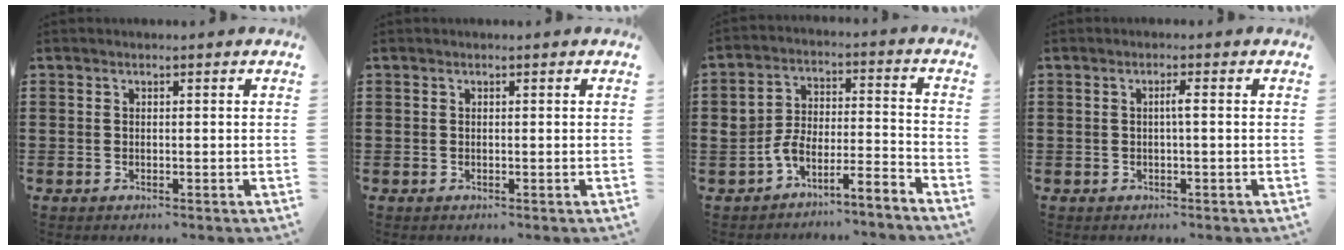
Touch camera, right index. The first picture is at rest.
{"total": 0.0}
{"total": 5.6, "force": [-5.4, 0.5, 1.7], "torque": [-0.035, 0.002, -0.109]}
{"total": 1.5, "force": [-0.1, -0.1, 1.4], "torque": [-0.028, -0.001, -0.005]}